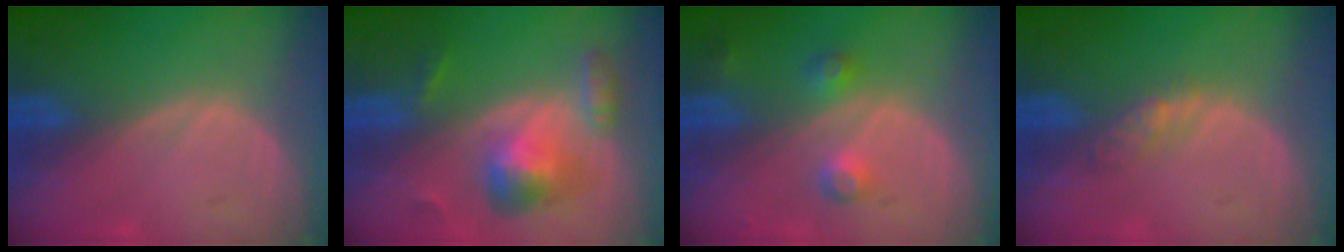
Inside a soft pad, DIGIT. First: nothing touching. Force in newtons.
{"total": 6.5, "press": 6.0, "slide": 2.5}
{"total": 3.5, "press": 3.4, "slide": 0.7}
{"total": 2.6, "press": 2.3, "slide": 1.3}